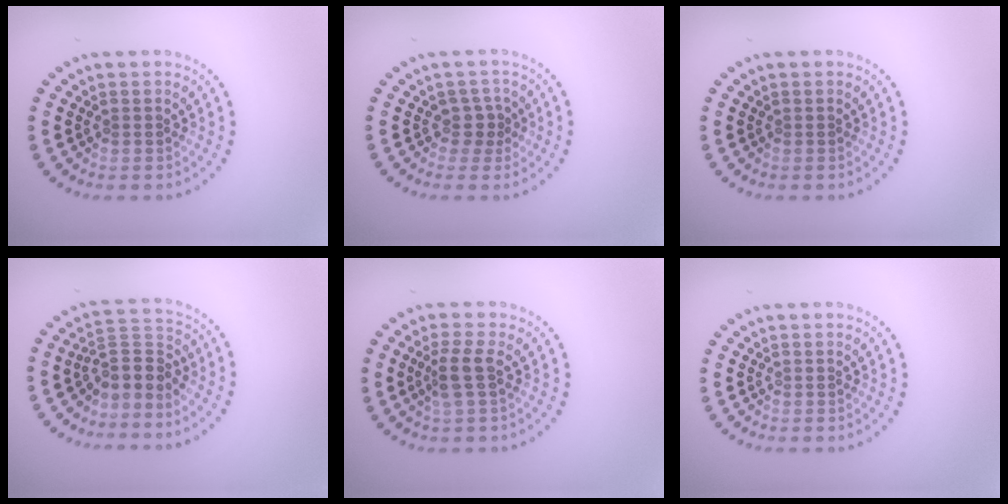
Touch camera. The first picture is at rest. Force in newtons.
{"total": 1.6, "press": 1.1, "slide": 1.1}
{"total": 0.0}
{"total": 3.1, "press": 2.2, "slide": 2.2}
{"total": 2.4, "press": 1.9, "slide": 1.4}
{"total": 0.0}